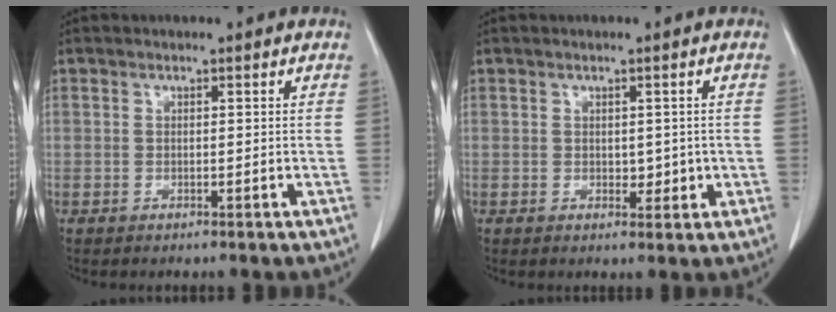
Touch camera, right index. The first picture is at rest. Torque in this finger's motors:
{"motor_torque": [0.08, 0.18, -0.02, 0.00]}